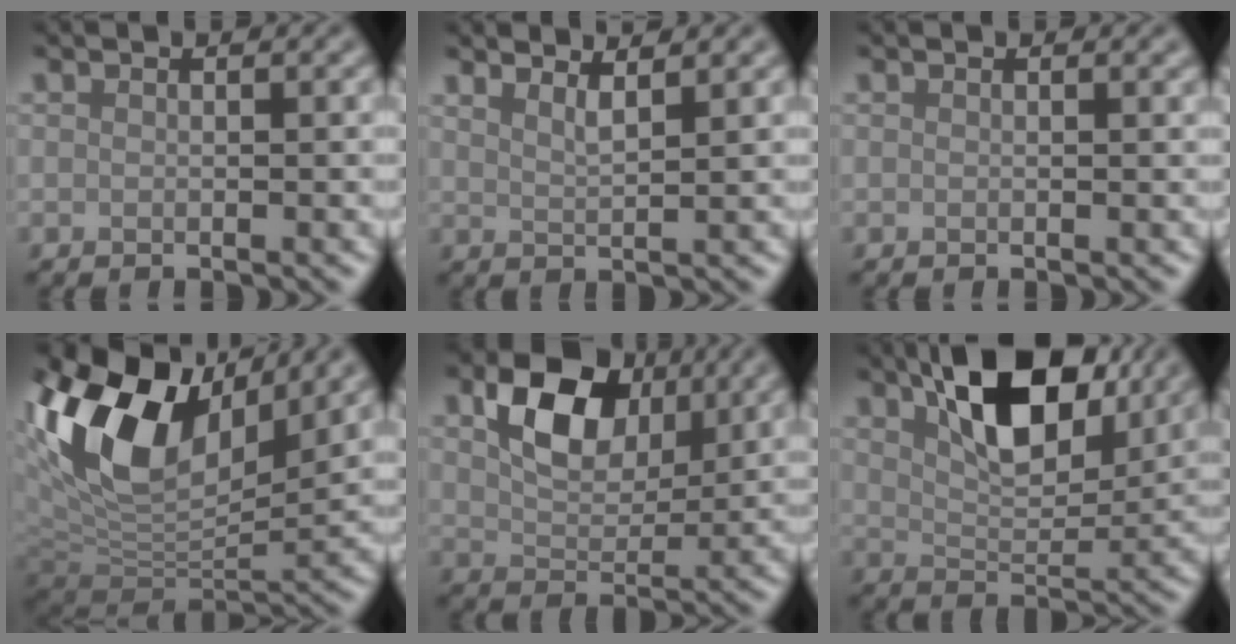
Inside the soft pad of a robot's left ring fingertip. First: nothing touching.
{"total": 2.1, "force": [1.8, 0.4, 1.0], "torque": [-0.008, 0.001, 0.027]}
{"total": 0.6, "force": [0.4, 0.2, 0.3], "torque": [-0.003, 0.000, 0.001]}
{"total": 14.2, "force": [5.4, 8.1, 10.3], "torque": [-0.214, 0.025, 0.101]}
{"total": 7.3, "force": [2.9, 4.6, 4.8], "torque": [-0.097, 0.002, 0.047]}
{"total": 9.4, "force": [4.6, 4.3, 6.9], "torque": [-0.117, 0.010, 0.078]}